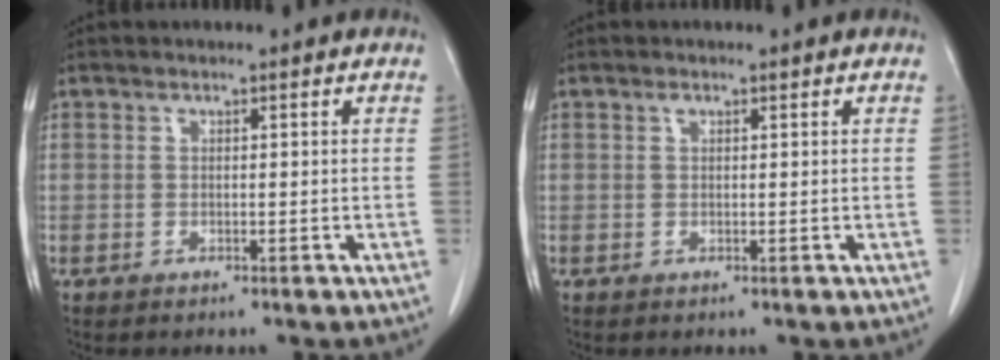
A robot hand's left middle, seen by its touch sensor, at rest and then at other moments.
{"total": 0.5, "force": [0.3, 0.2, 0.3], "torque": [-0.011, 0.001, 0.005]}